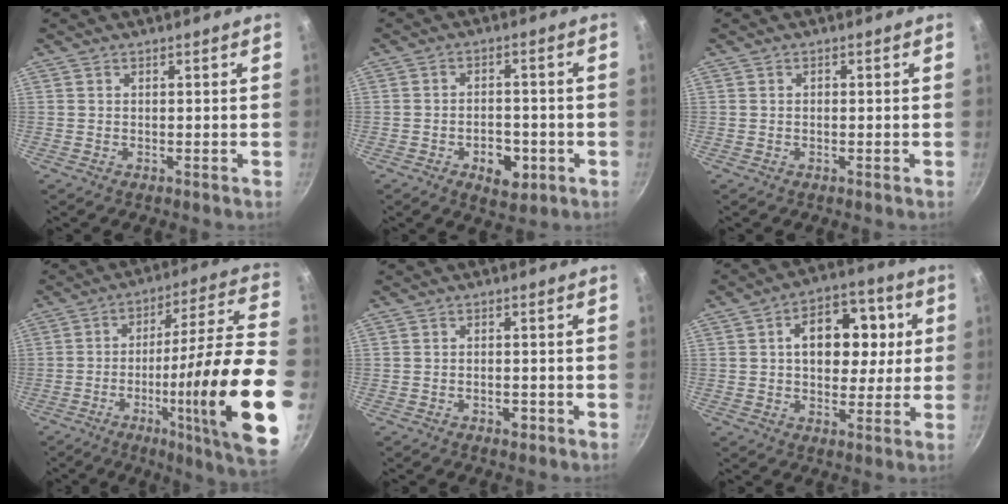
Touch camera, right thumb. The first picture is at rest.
{"total": 7.2, "force": [-2.7, 4.3, 5.1], "torque": [-0.053, 0.012, -0.036]}
{"total": 0.6, "force": [0.0, 0.4, 0.3], "torque": [-0.004, 0.004, -0.001]}
{"total": 28.5, "force": [-7.5, 4.6, 27.1], "torque": [-0.369, 0.026, -0.114]}
{"total": 2.2, "force": [-1.1, 1.2, 1.5], "torque": [-0.022, 0.007, -0.015]}
{"total": 14.4, "force": [2.6, 10.0, 10.1], "torque": [-0.106, 0.013, 0.026]}